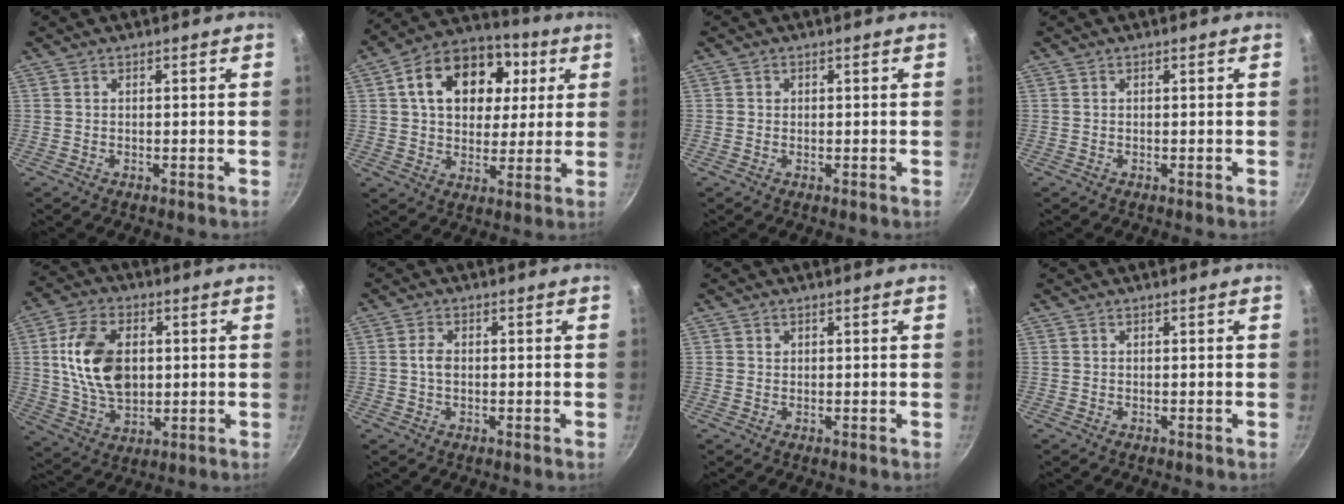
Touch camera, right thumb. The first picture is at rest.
{"total": 18.5, "force": [5.2, 13.3, 11.8], "torque": [-0.172, 0.014, 0.073]}
{"total": 0.8, "force": [0.1, 0.8, 0.1], "torque": [0.002, 0.002, 0.000]}
{"total": 0.0}
{"total": 15.2, "force": [1.9, 9.9, 11.4], "torque": [-0.189, -0.002, 0.036]}
{"total": 2.5, "force": [0.0, 1.7, 1.8], "torque": [-0.033, 0.007, -0.003]}
{"total": 1.3, "force": [0.6, 1.1, 0.3], "torque": [-0.001, 0.000, 0.010]}
{"total": 0.0}